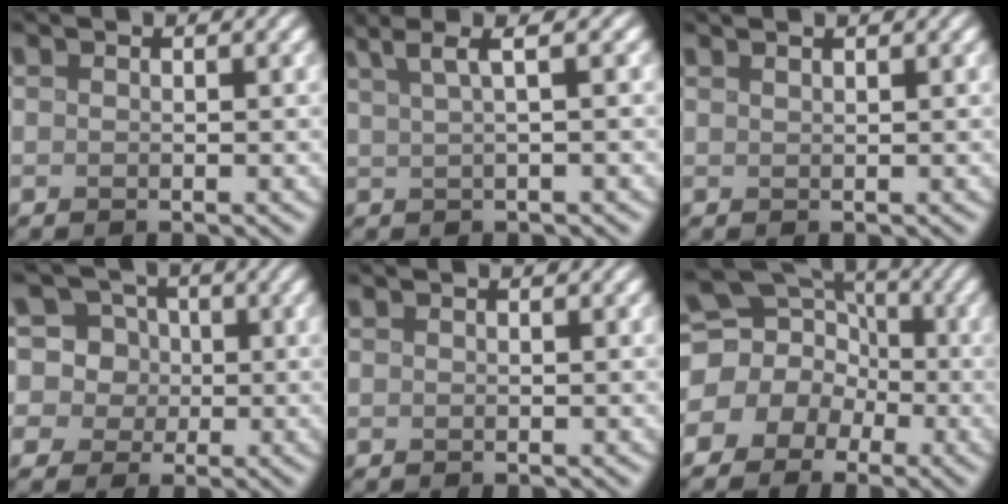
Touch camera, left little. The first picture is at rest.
{"total": 4.1, "force": [2.4, 1.0, 3.2], "torque": [-0.044, 0.015, 0.027]}
{"total": 1.2, "force": [0.9, 0.4, 0.7], "torque": [-0.002, 0.000, 0.006]}
{"total": 9.9, "force": [2.8, 8.9, 3.5], "torque": [-0.069, 0.052, 0.019]}
{"total": 0.0}
{"total": 11.9, "force": [-2.4, 11.0, 3.8], "torque": [-0.085, 0.034, -0.072]}